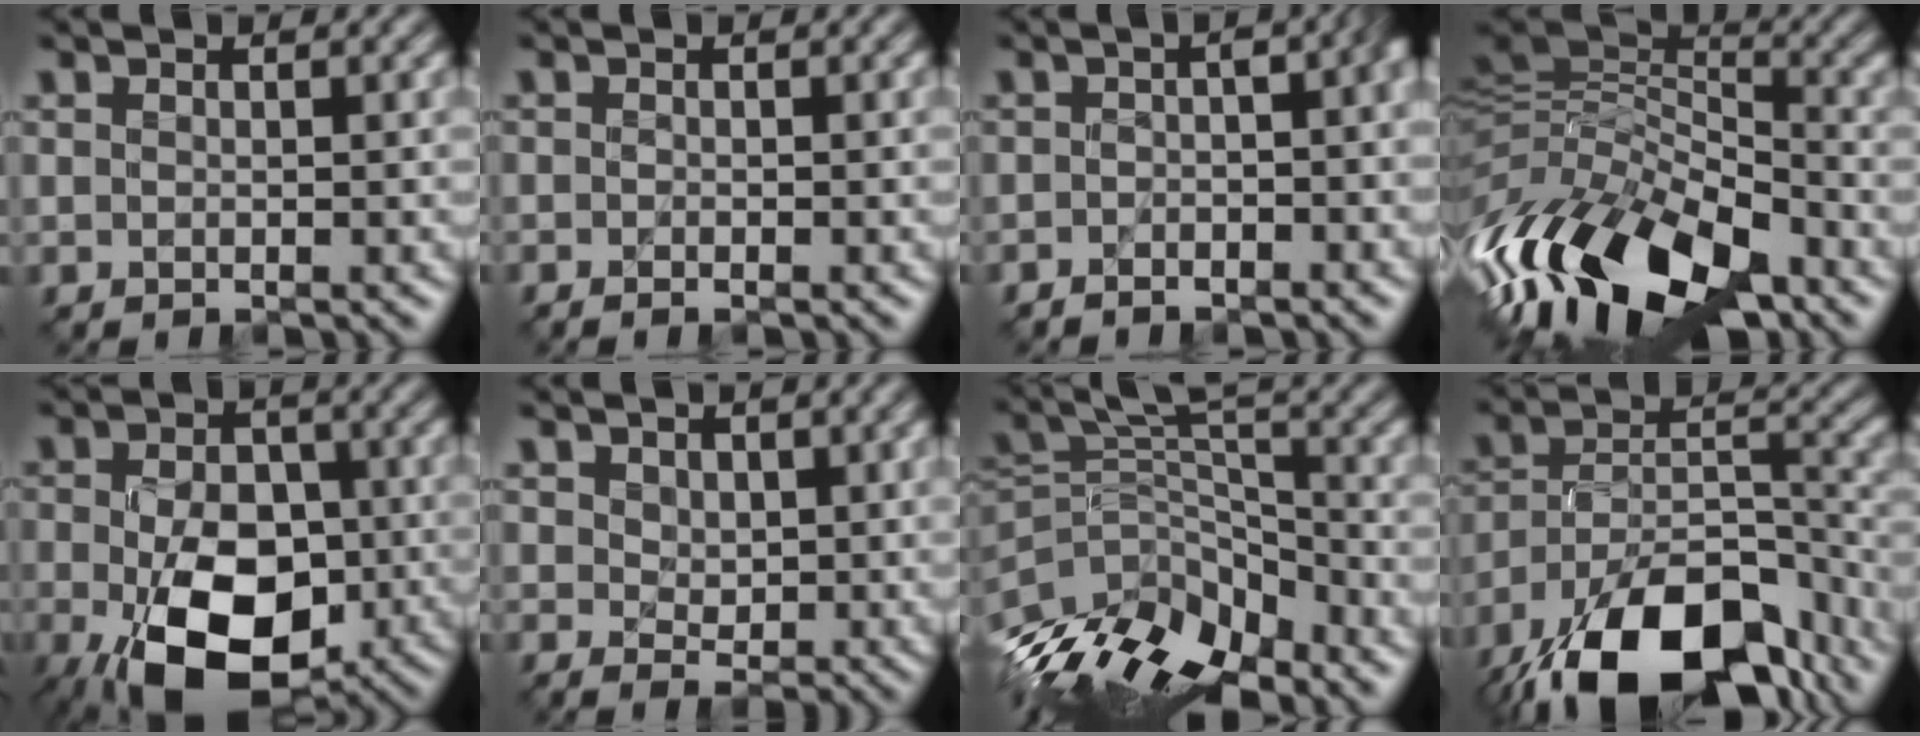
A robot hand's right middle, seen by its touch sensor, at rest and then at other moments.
{"total": 0.8, "force": [-0.5, 0.3, 0.6], "torque": [-0.001, -0.006, -0.006]}
{"total": 5.0, "force": [-2.1, 2.1, 4.0], "torque": [-0.038, -0.006, -0.031]}
{"total": 13.9, "force": [-8.6, 5.8, 9.2], "torque": [-0.193, 0.012, -0.163]}
{"total": 11.8, "force": [-4.0, 7.2, 8.5], "torque": [-0.153, -0.031, -0.060]}
{"total": 2.3, "force": [1.2, 1.6, 1.2], "torque": [-0.029, -0.010, 0.027]}
{"total": 11.2, "force": [-7.9, 4.8, 6.3], "torque": [-0.132, -0.006, -0.142]}
{"total": 16.3, "force": [-11.6, 7.2, 8.9], "torque": [-0.194, -0.014, -0.178]}